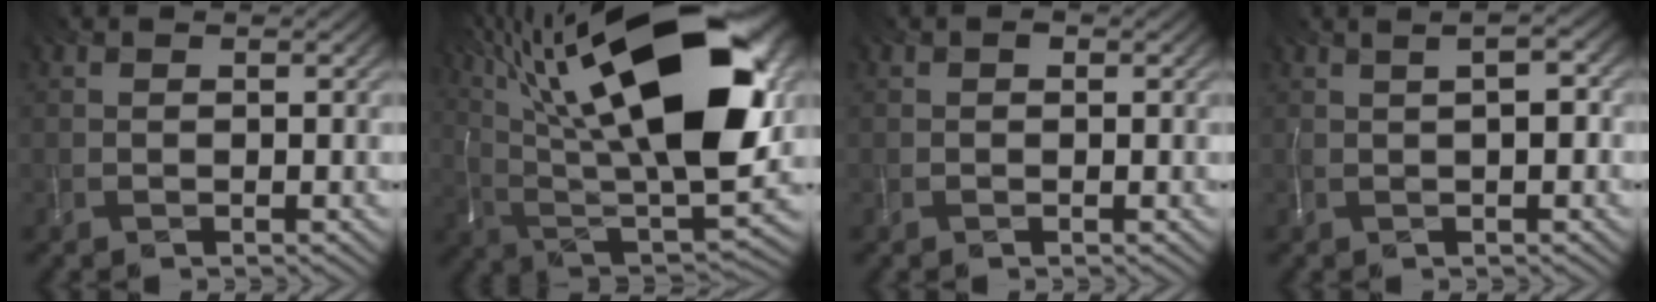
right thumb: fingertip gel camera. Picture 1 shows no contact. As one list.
[{"total": 22.0, "force": [8.5, 8.2, 18.6], "torque": [-0.331, 0.044, 0.141]}, {"total": 0.5, "force": [0.1, 0.4, 0.3], "torque": [-0.005, 0.002, 0.000]}, {"total": 3.1, "force": [0.9, 0.9, 2.9], "torque": [-0.050, 0.010, 0.015]}]